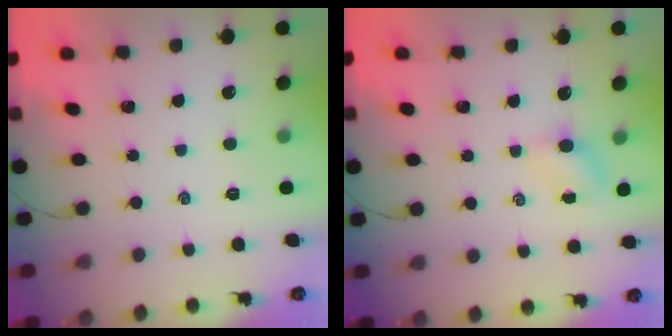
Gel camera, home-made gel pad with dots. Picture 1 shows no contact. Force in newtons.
{"total": 4.2, "press": 4.1, "slide": 1.1}